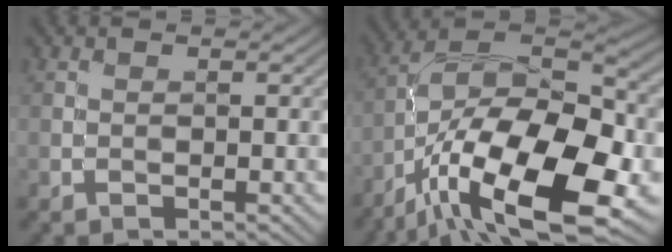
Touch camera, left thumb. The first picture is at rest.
{"total": 18.7, "force": [-9.0, 8.2, 14.2], "torque": [-0.261, -0.015, -0.164]}